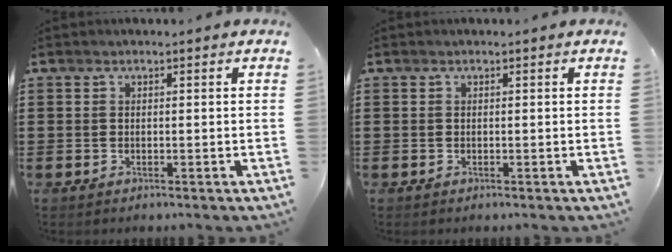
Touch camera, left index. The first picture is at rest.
{"total": 0.0}